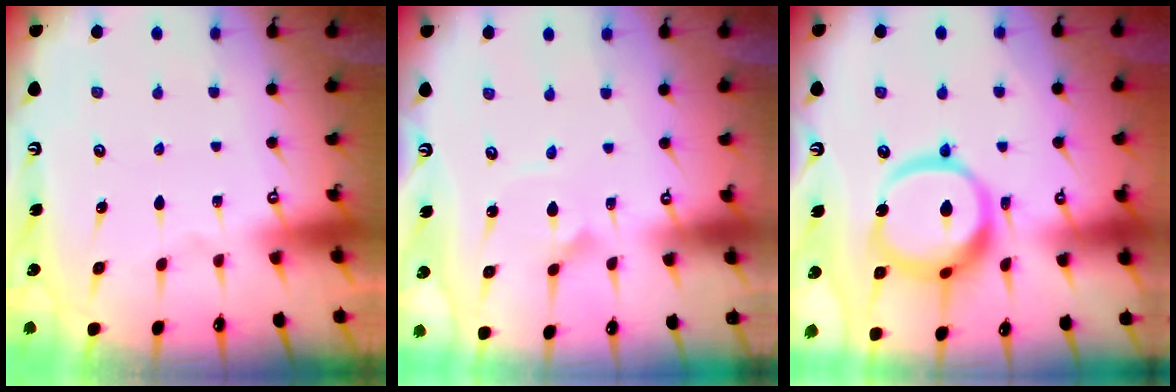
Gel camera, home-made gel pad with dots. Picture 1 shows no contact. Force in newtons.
{"total": 2.8, "press": 2.8, "slide": 0.2}
{"total": 18.3, "press": 18.2, "slide": 2.1}